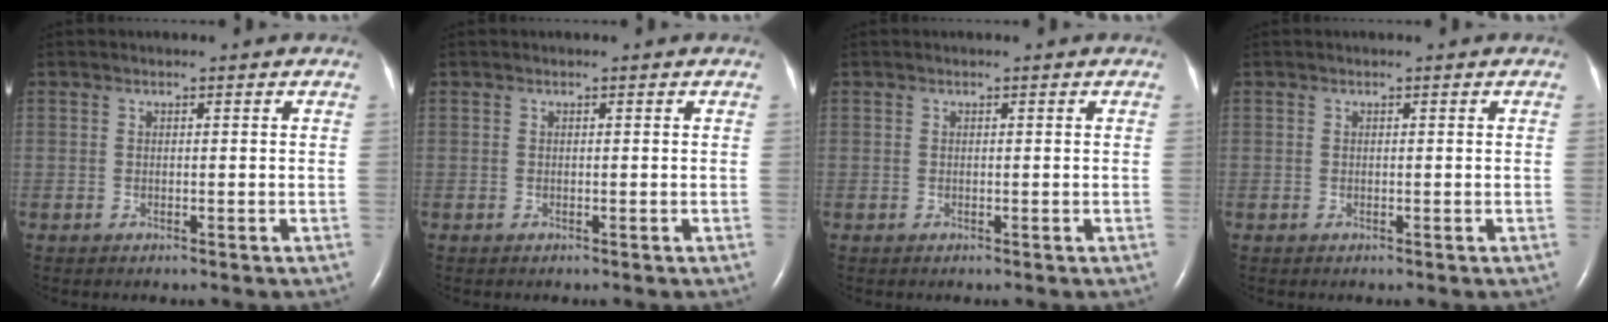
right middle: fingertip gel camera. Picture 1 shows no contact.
{"total": 0.0}
{"total": 0.0}
{"total": 0.0}